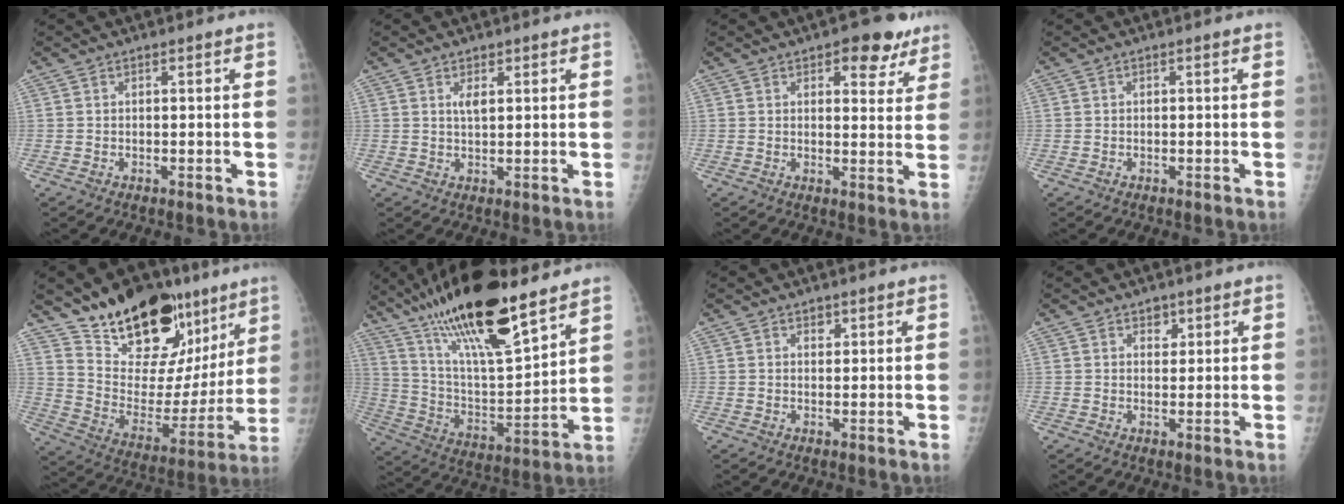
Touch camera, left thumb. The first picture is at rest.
{"total": 2.3, "force": [1.2, 1.1, 1.7], "torque": [-0.025, -0.006, 0.022]}
{"total": 8.0, "force": [5.0, 3.9, 4.9], "torque": [-0.024, -0.020, 0.061]}
{"total": 0.0}
{"total": 26.5, "force": [17.4, 13.5, 14.8], "torque": [-0.180, -0.072, 0.279]}
{"total": 25.2, "force": [18.0, 6.1, 16.6], "torque": [-0.272, -0.064, 0.320]}
{"total": 1.6, "force": [1.1, 1.0, 0.6], "torque": [0.003, -0.005, 0.014]}
{"total": 2.5, "force": [1.5, 1.7, 1.0], "torque": [0.003, -0.009, 0.023]}